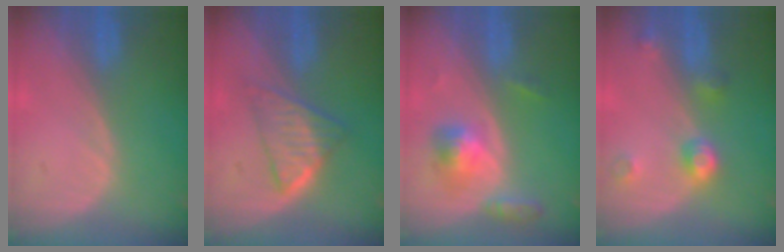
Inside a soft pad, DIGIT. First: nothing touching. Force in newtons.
{"total": 5.7, "press": 5.5, "slide": 1.6}
{"total": 5.3, "press": 5.0, "slide": 1.6}
{"total": 4.5, "press": 4.0, "slide": 2.0}